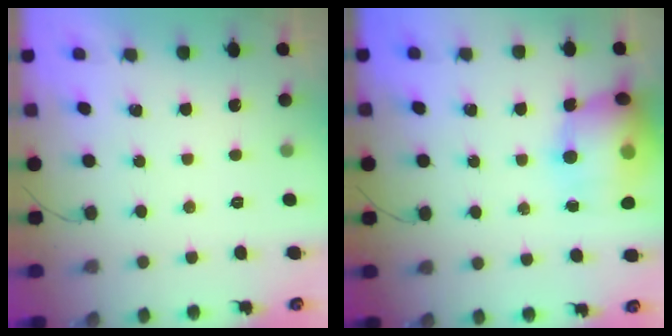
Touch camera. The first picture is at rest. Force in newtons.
{"total": 15.6, "press": 15.1, "slide": 3.9}